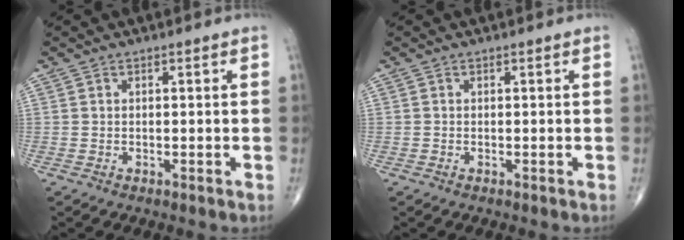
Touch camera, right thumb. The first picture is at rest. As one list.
[{"total": 0.0}]